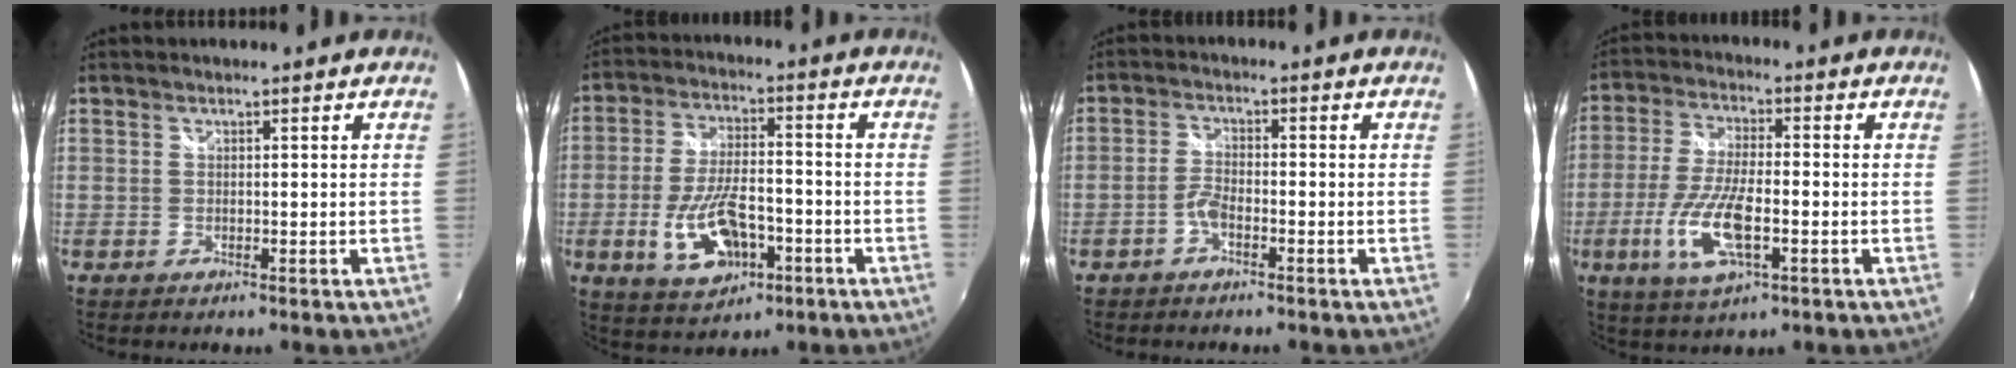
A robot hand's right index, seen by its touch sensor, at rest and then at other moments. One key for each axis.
{"total": 11.9, "fx": -4.2, "fy": 5.6, "fz": 9.6, "tx": -0.199, "ty": -0.005, "tz": -0.065}
{"total": 2.7, "fx": -1.8, "fy": 0.9, "fz": 1.8, "tx": -0.047, "ty": 0.007, "tz": -0.038}
{"total": 11.6, "fx": -3.6, "fy": 3.8, "fz": 10.4, "tx": -0.219, "ty": -0.009, "tz": -0.068}